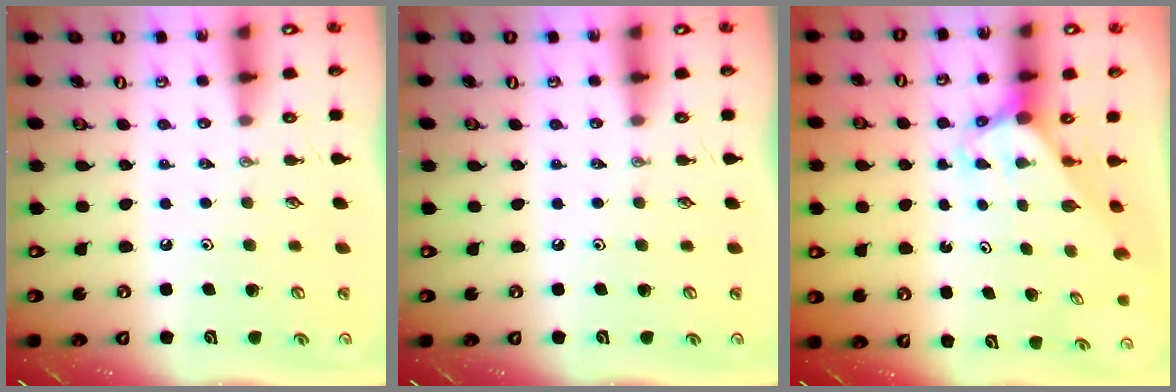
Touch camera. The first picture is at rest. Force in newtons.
{"total": 0.0}
{"total": 3.1, "press": 3.1, "slide": 0.2}